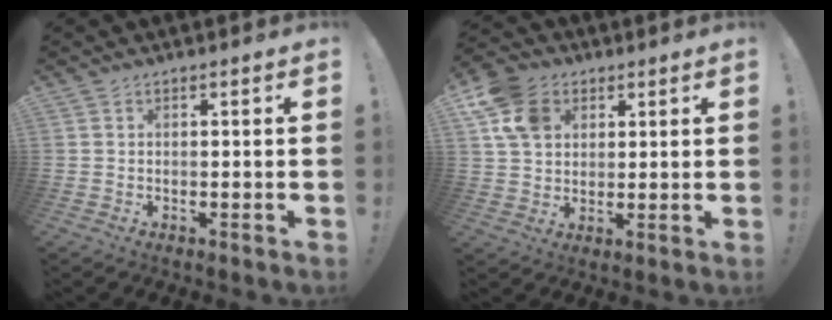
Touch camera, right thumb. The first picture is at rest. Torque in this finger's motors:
{"motor_torque": [0.59, 0.53, 0.07, -0.15, 0.01]}